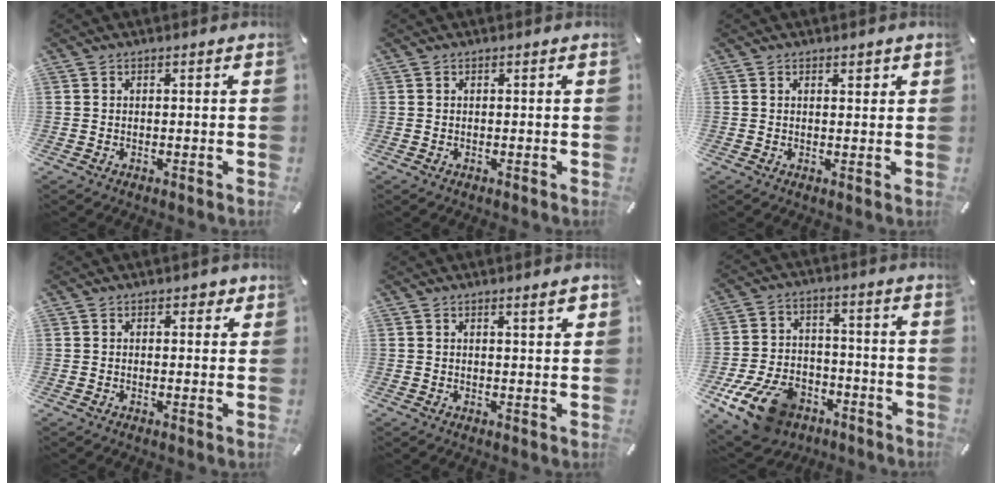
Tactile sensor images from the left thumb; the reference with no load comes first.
{"total": 0.0}
{"total": 1.4, "force": [1.0, 0.7, 0.7], "torque": [-0.006, -0.002, 0.015]}
{"total": 1.9, "force": [0.9, 1.3, 1.0], "torque": [-0.006, 0.000, 0.011]}
{"total": 3.0, "force": [1.7, 0.4, 2.5], "torque": [-0.042, -0.001, 0.025]}
{"total": 15.0, "force": [-8.8, 9.2, 7.9], "torque": [-0.138, 0.059, -0.149]}